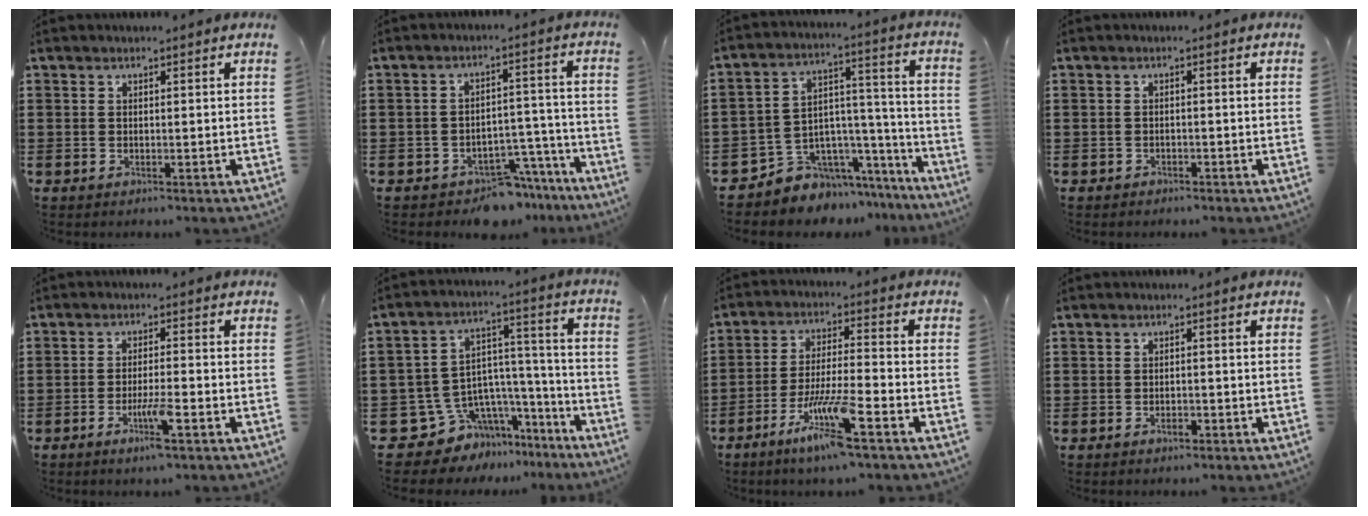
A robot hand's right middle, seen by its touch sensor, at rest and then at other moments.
{"total": 6.3, "force": [-5.8, 1.9, 1.7], "torque": [-0.023, 0.022, -0.109]}
{"total": 6.4, "force": [-5.2, 3.6, -0.5], "torque": [-0.006, -0.001, -0.097]}
{"total": 1.0, "force": [-0.9, 0.4, -0.1], "torque": [-0.002, 0.002, -0.021]}
{"total": 4.7, "force": [-2.4, 0.3, 4.0], "torque": [-0.071, -0.007, -0.043]}
{"total": 8.2, "force": [-5.2, 6.0, 1.7], "torque": [-0.068, -0.011, -0.090]}
{"total": 8.9, "force": [-5.7, 0.5, 6.8], "torque": [-0.134, -0.008, -0.106]}
{"total": 1.4, "force": [-1.0, 0.6, 0.9], "torque": [-0.020, -0.002, -0.018]}